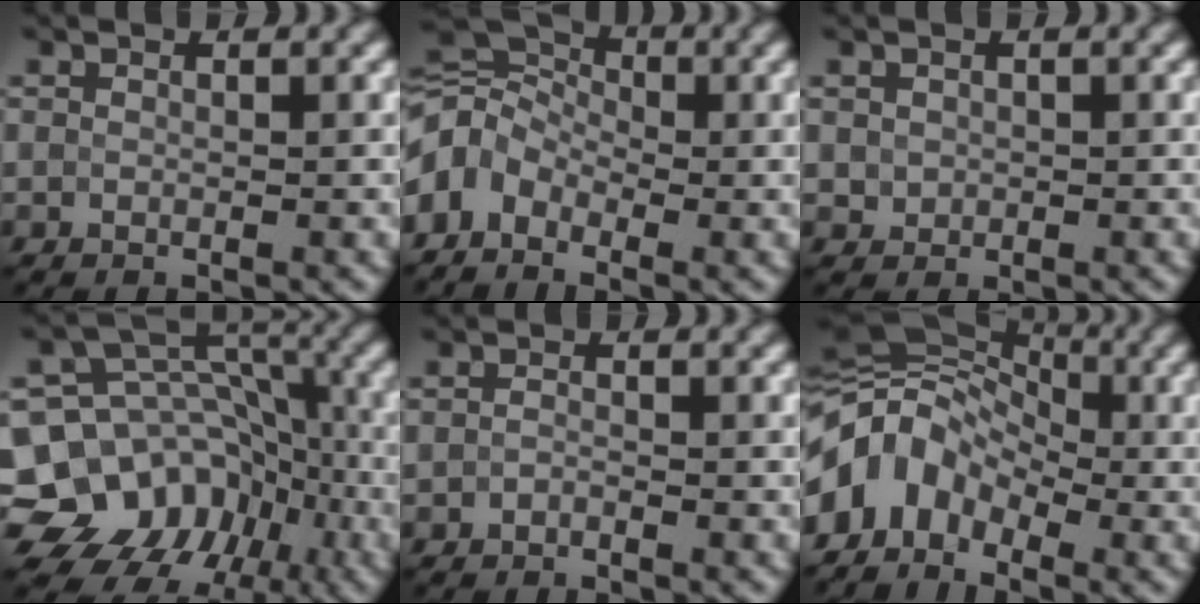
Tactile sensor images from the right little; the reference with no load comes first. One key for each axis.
{"total": 7.7, "fx": -2.1, "fy": 5.4, "fz": 5.0, "tx": -0.103, "ty": 0.011, "tz": -0.054}
{"total": 1.0, "fx": 0.1, "fy": 0.9, "fz": 0.3, "tx": -0.002, "ty": -0.003, "tz": 0.005}
{"total": 15.0, "fx": -7.5, "fy": 11.9, "fz": 5.3, "tx": -0.099, "ty": -0.002, "tz": -0.125}
{"total": 0.6, "fx": -0.5, "fy": 0.2, "fz": 0.3, "tx": -0.006, "ty": 0.000, "tz": -0.011}
{"total": 8.3, "fx": -2.5, "fy": 6.1, "fz": 5.1, "tx": -0.091, "ty": 0.016, "tz": -0.071}